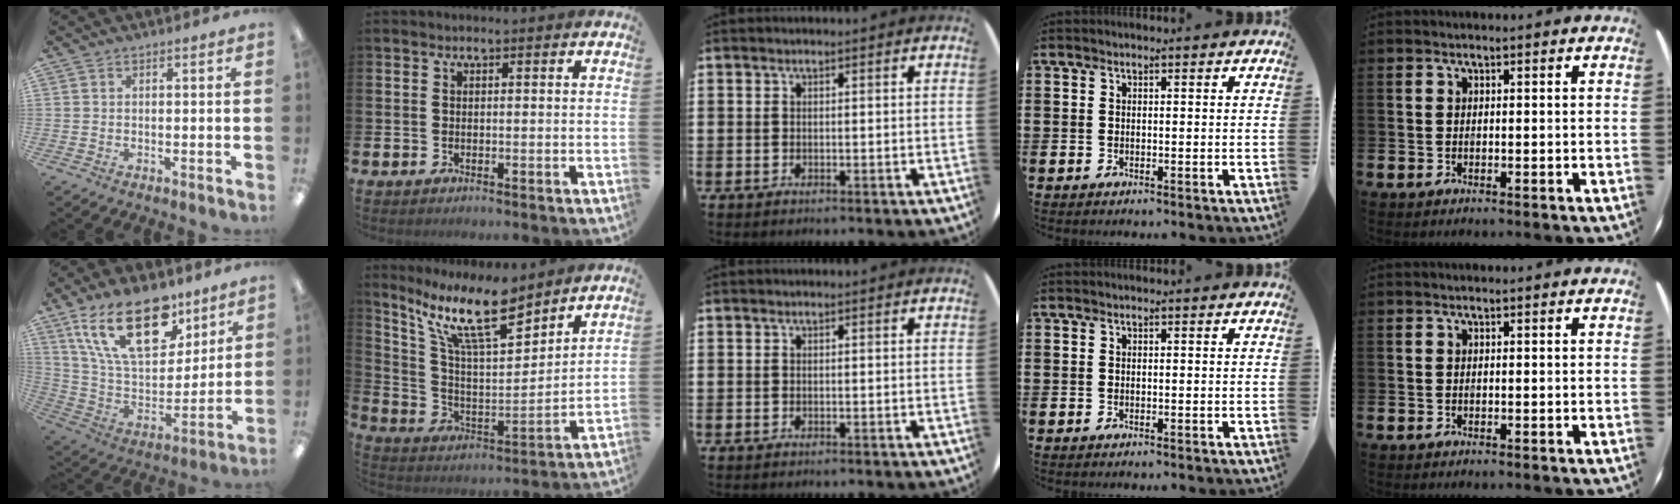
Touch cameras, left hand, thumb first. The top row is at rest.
{"thumb": {"total": 23.1, "force": [12.9, 12.0, 14.8], "torque": [-0.281, -0.056, 0.226]}, "index": {"total": 13.2, "force": [10.0, 3.6, 7.8], "torque": [-0.166, -0.051, 0.174]}}